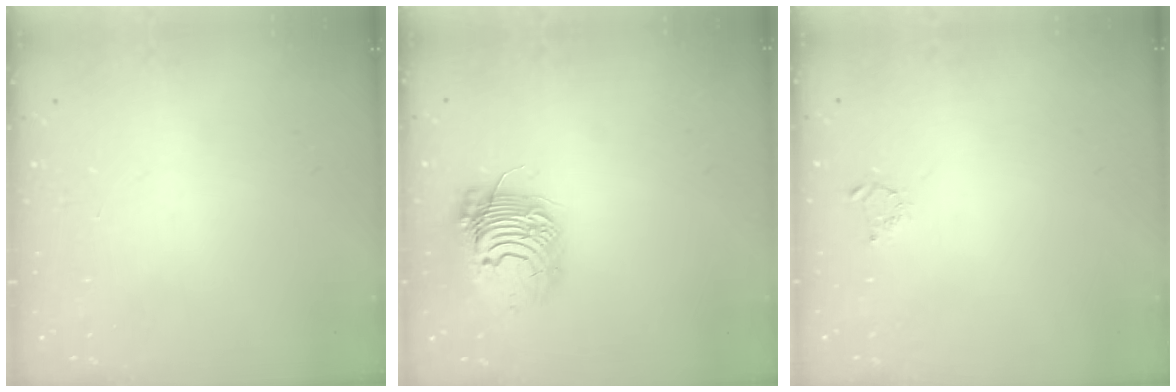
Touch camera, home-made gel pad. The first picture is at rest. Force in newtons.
{"total": 15.9, "press": 15.9, "slide": 0.5}
{"total": 2.2, "press": 2.2, "slide": 0.3}